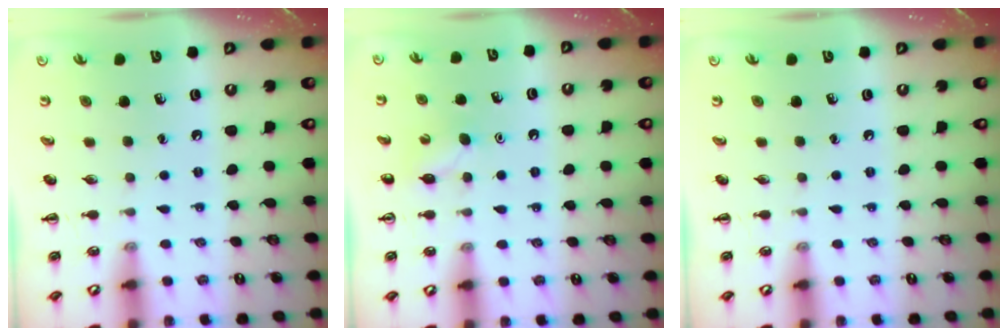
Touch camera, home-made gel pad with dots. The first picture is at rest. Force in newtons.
{"total": 4.6, "press": 4.4, "slide": 1.3}
{"total": 0.0}